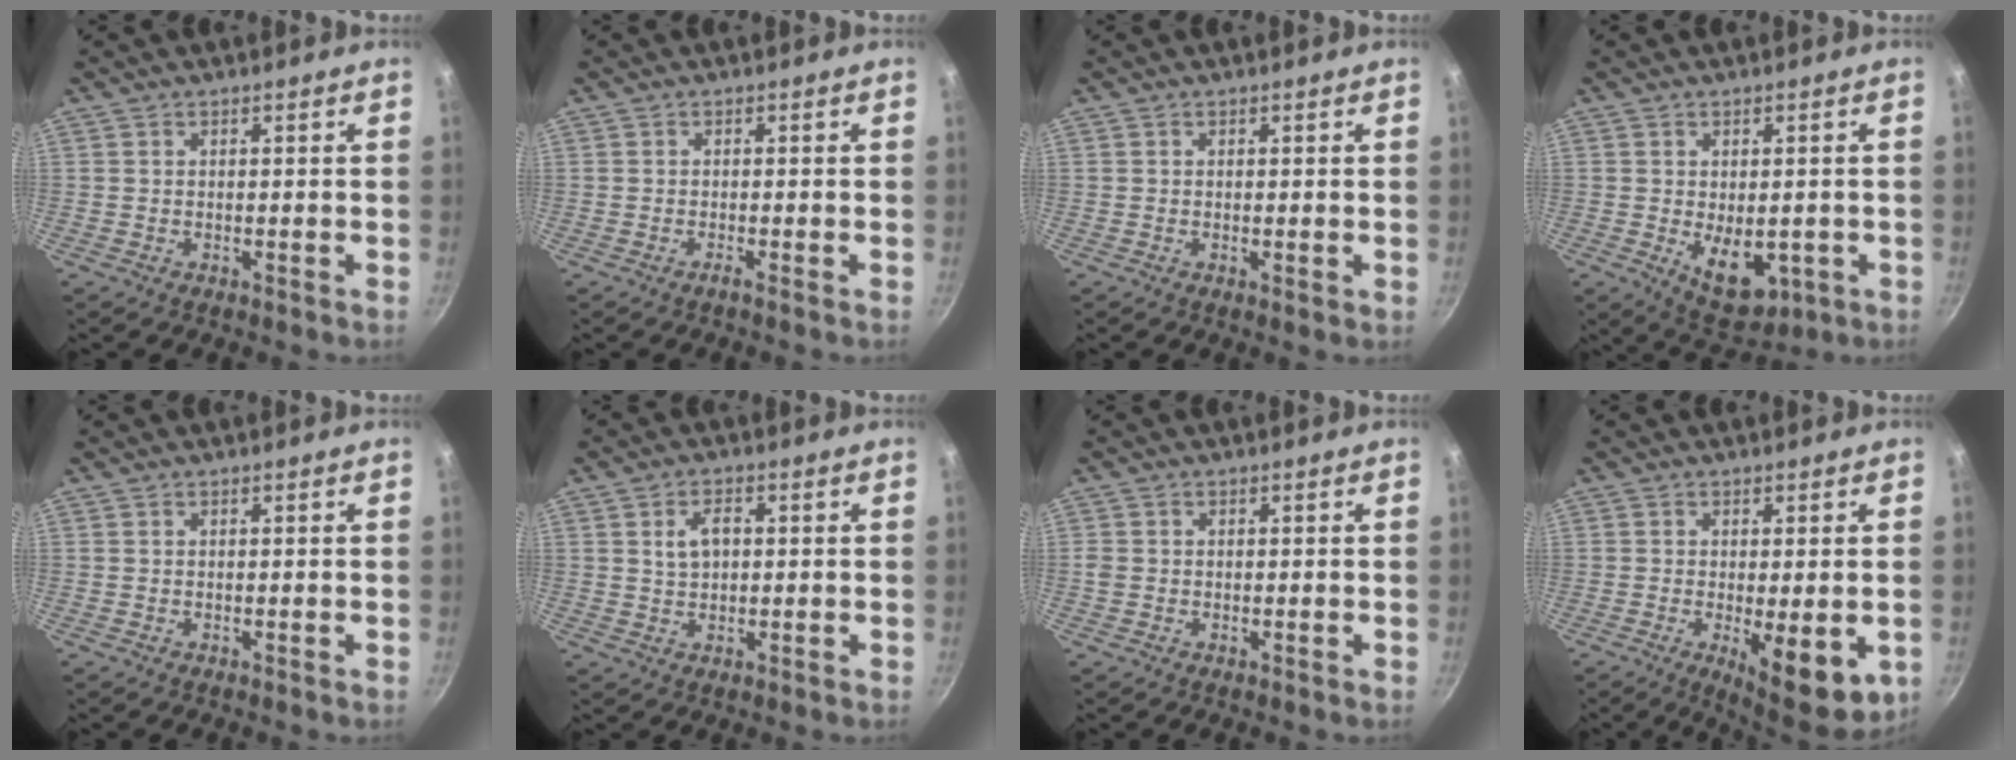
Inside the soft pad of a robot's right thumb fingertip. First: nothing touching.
{"total": 0.6, "force": [-0.5, -0.3, 0.2], "torque": [-0.007, -0.002, -0.013]}
{"total": 0.8, "force": [0.0, 0.3, 0.7], "torque": [-0.012, -0.004, -0.003]}
{"total": 8.8, "force": [-2.0, 5.2, 6.8], "torque": [-0.082, -0.007, -0.013]}
{"total": 0.0}
{"total": 4.1, "force": [0.8, 2.7, 3.1], "torque": [-0.048, 0.004, 0.015]}
{"total": 1.2, "force": [-0.1, 1.1, 0.5], "torque": [-0.012, 0.002, -0.004]}
{"total": 11.1, "force": [-3.2, 3.9, 9.9], "torque": [-0.131, -0.022, -0.037]}